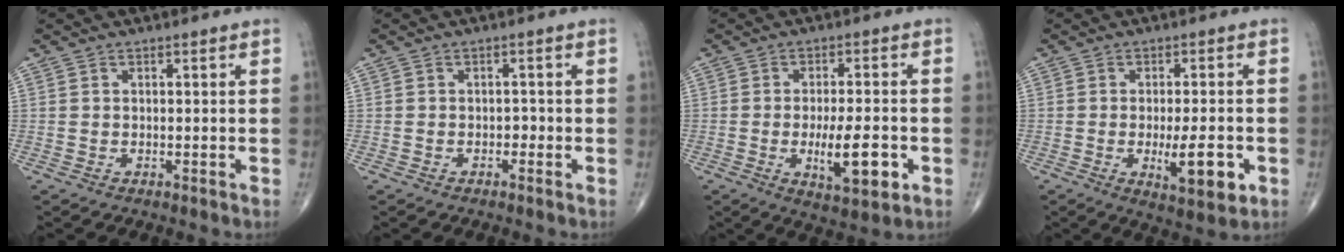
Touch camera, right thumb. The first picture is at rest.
{"total": 1.1, "force": [-0.5, 0.8, 0.6], "torque": [-0.002, 0.004, -0.012]}
{"total": 10.0, "force": [-2.6, 3.3, 9.0], "torque": [-0.139, -0.001, -0.036]}
{"total": 9.3, "force": [-2.5, 2.9, 8.5], "torque": [-0.119, -0.010, -0.031]}